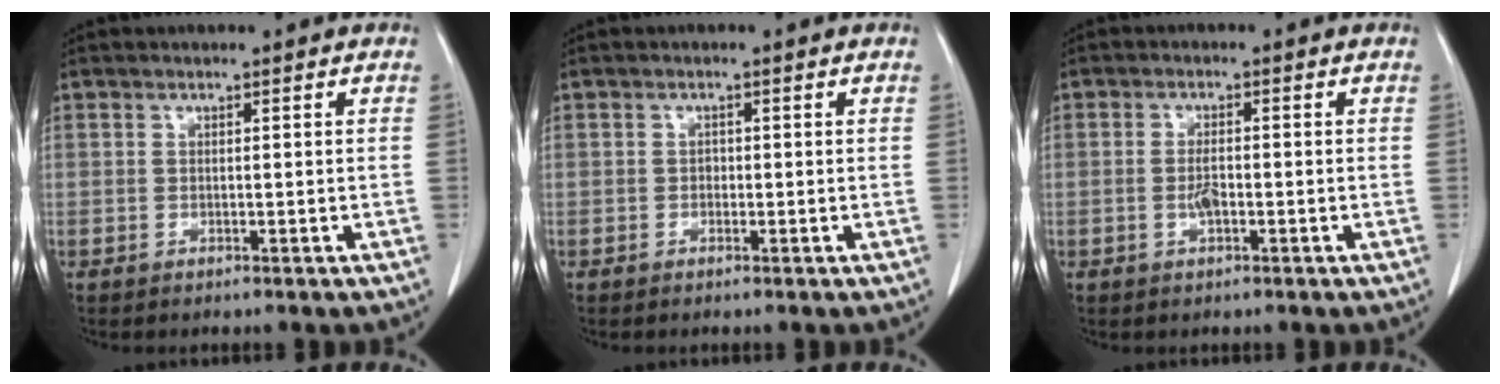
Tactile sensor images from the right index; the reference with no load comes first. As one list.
[{"total": 0.7, "force": [-0.2, 0.6, 0.3], "torque": [-0.004, 0.004, -0.002]}, {"total": 2.3, "force": [-0.7, 0.7, 2.1], "torque": [-0.048, 0.001, -0.010]}]